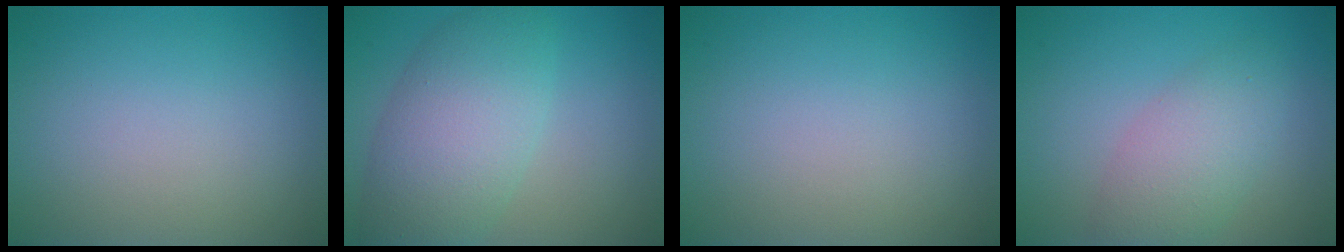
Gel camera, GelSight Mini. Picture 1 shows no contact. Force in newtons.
{"total": 7.0, "press": 7.0, "slide": 0.3}
{"total": 0.0}
{"total": 4.0, "press": 4.0, "slide": 0.1}